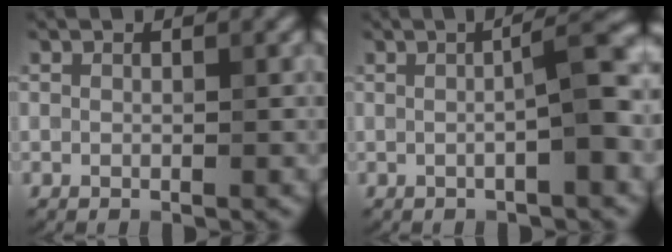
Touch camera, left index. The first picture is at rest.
{"total": 4.5, "force": [0.0, 0.7, 4.4], "torque": [-0.058, 0.015, -0.006]}